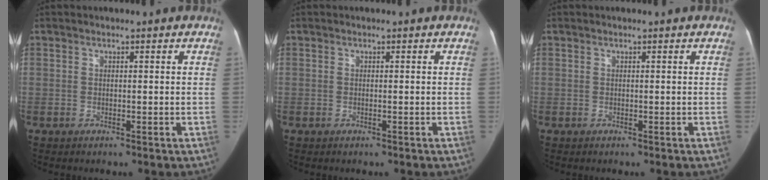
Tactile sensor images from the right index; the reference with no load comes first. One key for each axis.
{"total": 0.0}
{"total": 0.0}